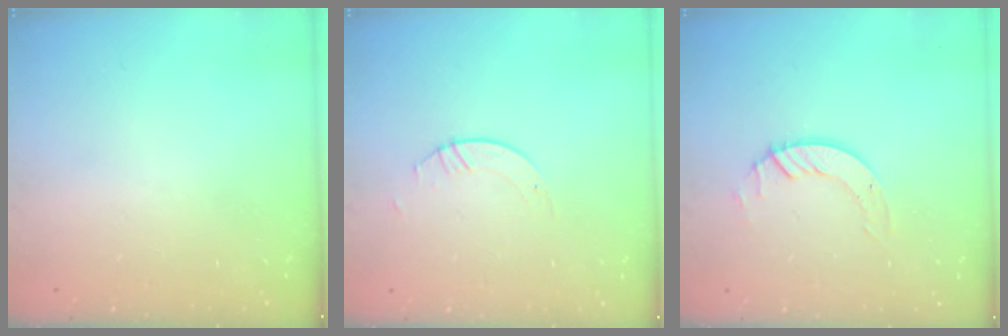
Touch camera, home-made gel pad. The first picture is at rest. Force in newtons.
{"total": 1.1, "press": 1.1, "slide": 0.1}
{"total": 4.5, "press": 4.5, "slide": 0.4}